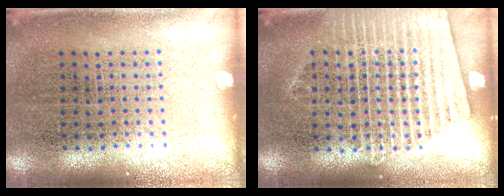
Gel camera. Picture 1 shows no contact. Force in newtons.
{"total": 1.6, "press": 1.6, "slide": 0.2}